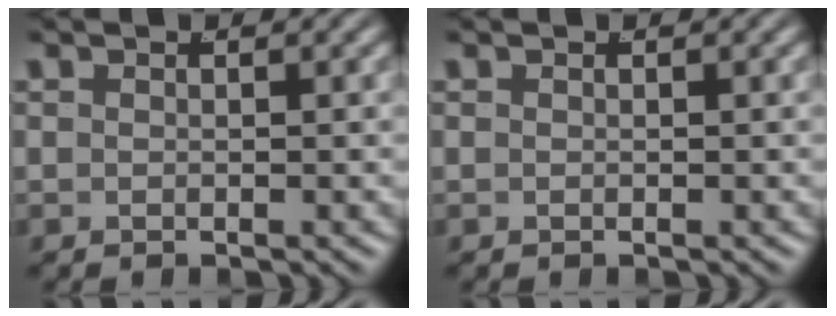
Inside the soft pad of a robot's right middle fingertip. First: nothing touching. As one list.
[{"total": 0.0}]